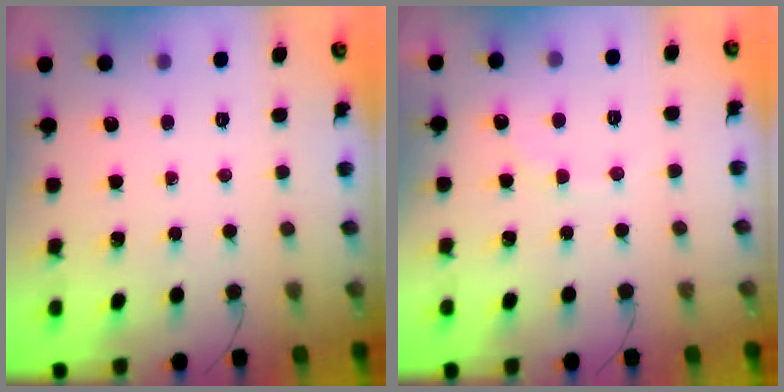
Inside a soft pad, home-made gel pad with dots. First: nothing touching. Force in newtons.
{"total": 5.6, "press": 5.4, "slide": 1.4}